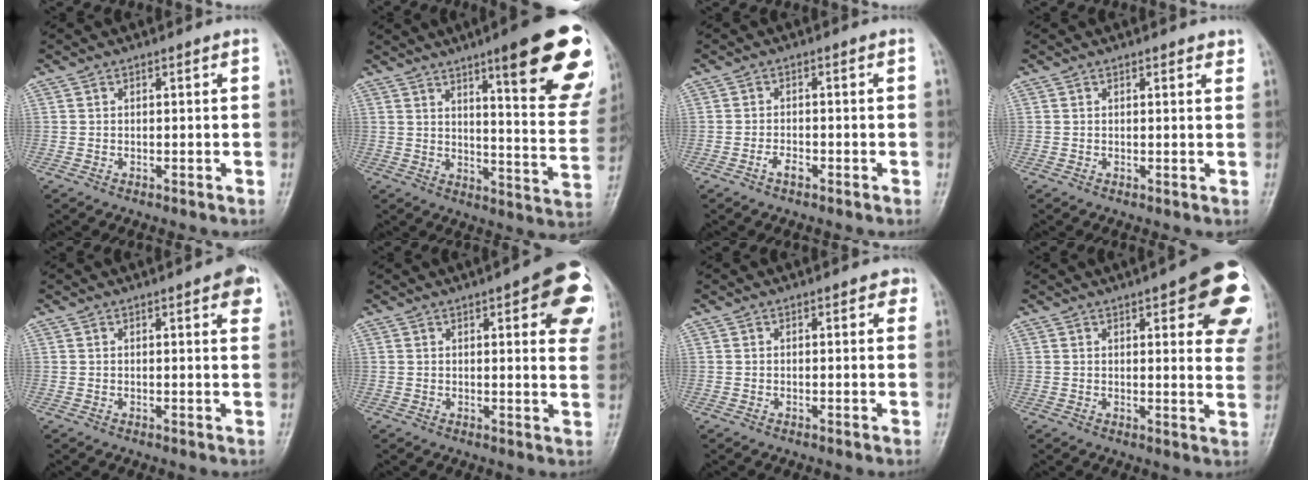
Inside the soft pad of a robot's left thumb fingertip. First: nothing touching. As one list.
[{"total": 23.4, "force": [12.5, 4.8, 19.2], "torque": [-0.220, -0.055, 0.165]}, {"total": 2.2, "force": [-1.4, 1.1, 1.4], "torque": [-0.024, 0.008, -0.029]}, {"total": 1.8, "force": [1.2, 0.8, 1.0], "torque": [-0.003, -0.004, 0.010]}, {"total": 4.6, "force": [2.1, 1.4, 3.8], "torque": [-0.033, -0.003, 0.018]}, {"total": 14.9, "force": [5.9, 4.8, 12.8], "torque": [-0.116, -0.016, 0.059]}, {"total": 2.1, "force": [0.8, 1.2, 1.5], "torque": [0.000, 0.002, 0.003]}, {"total": 18.3, "force": [7.8, 6.1, 15.4], "torque": [-0.159, -0.023, 0.085]}]